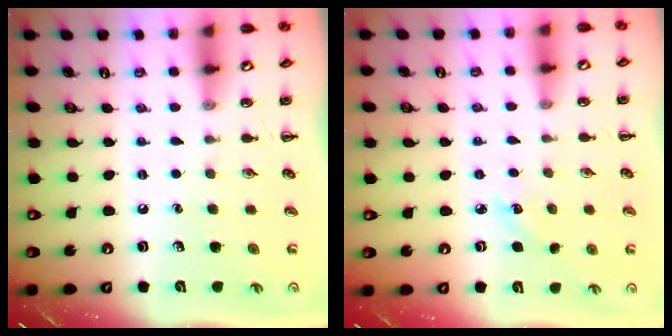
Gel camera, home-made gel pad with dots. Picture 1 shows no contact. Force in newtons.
{"total": 3.7, "press": 3.5, "slide": 1.1}